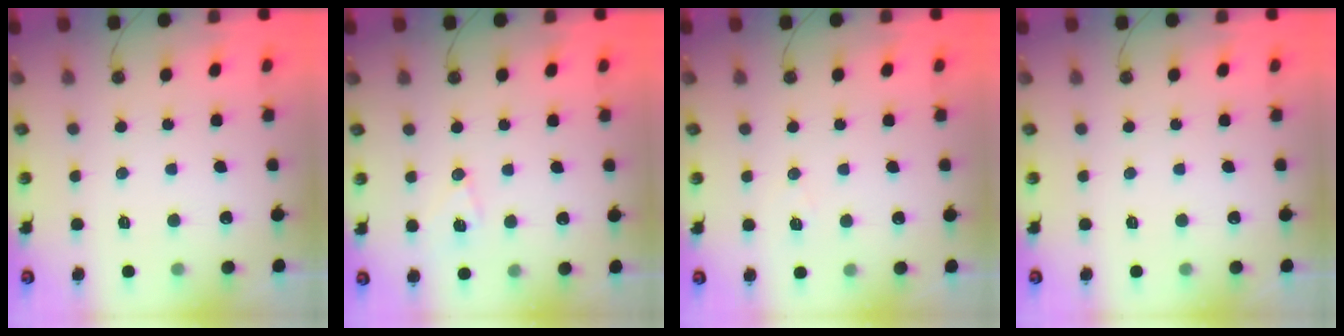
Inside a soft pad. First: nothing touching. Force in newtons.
{"total": 7.6, "press": 7.2, "slide": 2.5}
{"total": 7.0, "press": 5.4, "slide": 4.5}
{"total": 0.0}